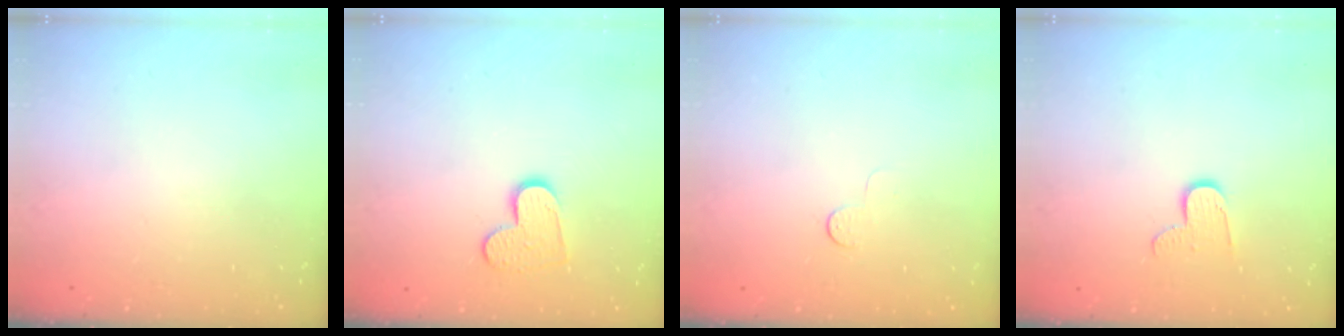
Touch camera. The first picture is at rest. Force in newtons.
{"total": 9.9, "press": 9.8, "slide": 0.7}
{"total": 3.1, "press": 3.1, "slide": 0.3}
{"total": 7.7, "press": 7.7, "slide": 0.3}